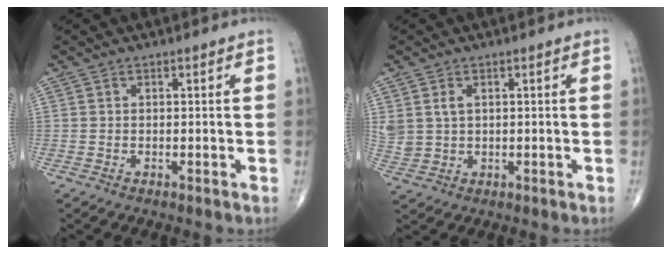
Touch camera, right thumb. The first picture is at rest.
{"total": 4.2, "force": [1.3, 2.9, 2.7], "torque": [-0.060, 0.000, 0.035]}